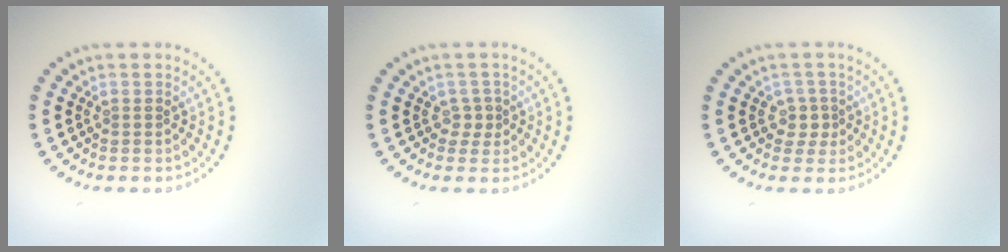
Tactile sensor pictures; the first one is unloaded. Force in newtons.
{"total": 1.1, "press": 0.7, "slide": 0.7}
{"total": 1.6, "press": 1.1, "slide": 1.1}